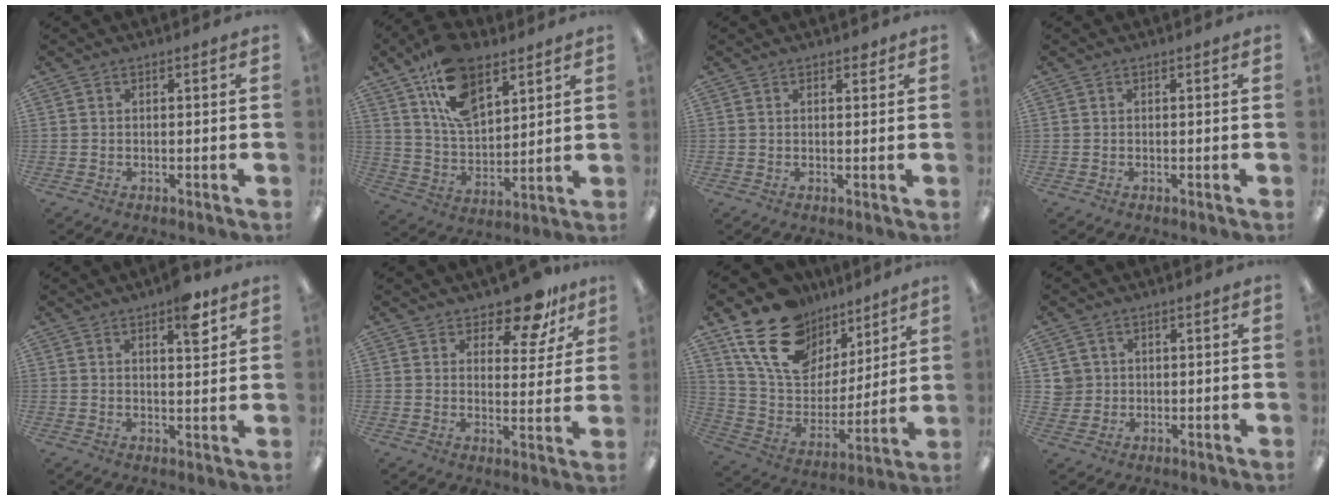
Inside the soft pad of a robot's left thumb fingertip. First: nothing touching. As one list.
[{"total": 16.6, "force": [10.2, 8.8, 9.7], "torque": [-0.179, -0.035, 0.188]}, {"total": 1.6, "force": [1.3, 0.8, 0.6], "torque": [0.005, -0.005, 0.020]}, {"total": 0.0}, {"total": 6.7, "force": [4.2, 2.3, 4.6], "torque": [-0.053, -0.021, 0.065]}, {"total": 10.6, "force": [8.4, 4.4, 4.8], "torque": [-0.058, -0.058, 0.149]}, {"total": 20.3, "force": [12.4, 13.1, 9.2], "torque": [-0.172, -0.059, 0.232]}, {"total": 3.3, "force": [1.0, 3.2, 0.0], "torque": [-0.003, 0.002, 0.016]}]